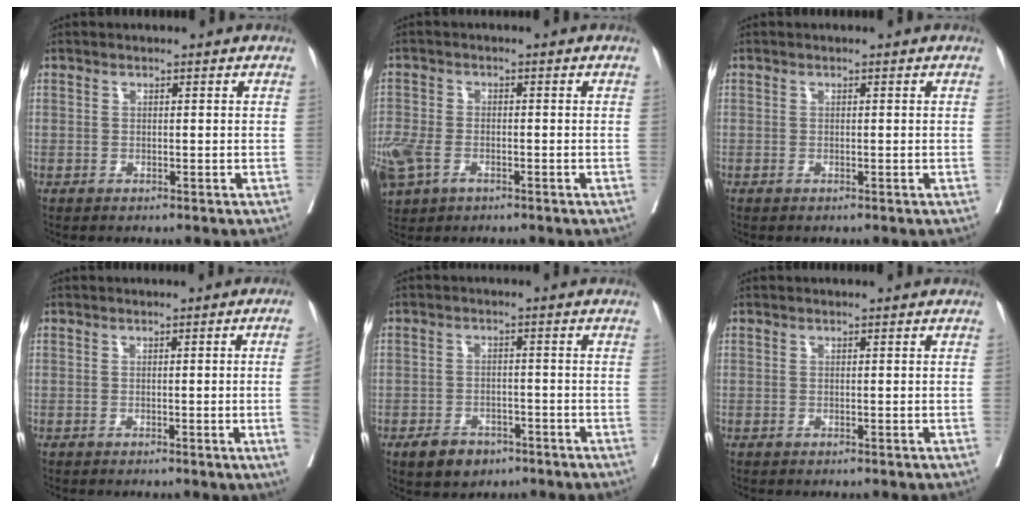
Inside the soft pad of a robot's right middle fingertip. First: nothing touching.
{"total": 11.4, "force": [-5.3, 7.6, 6.7], "torque": [-0.197, -0.011, -0.091]}
{"total": 0.0}
{"total": 5.3, "force": [-0.6, -2.1, 4.9], "torque": [-0.063, -0.013, -0.005]}
{"total": 4.8, "force": [-3.0, 3.1, 2.1], "torque": [-0.037, 0.002, -0.039]}
{"total": 0.0}